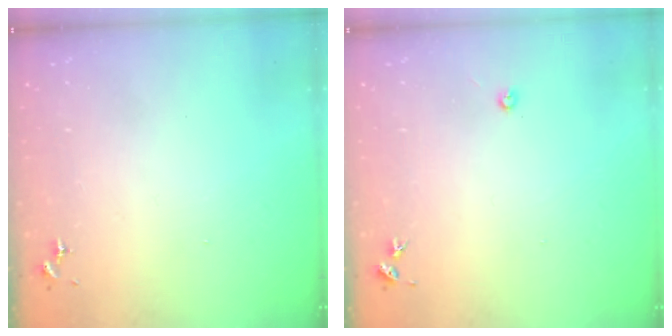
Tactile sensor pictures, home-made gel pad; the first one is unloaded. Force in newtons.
{"total": 3.0, "press": 3.0, "slide": 0.4}